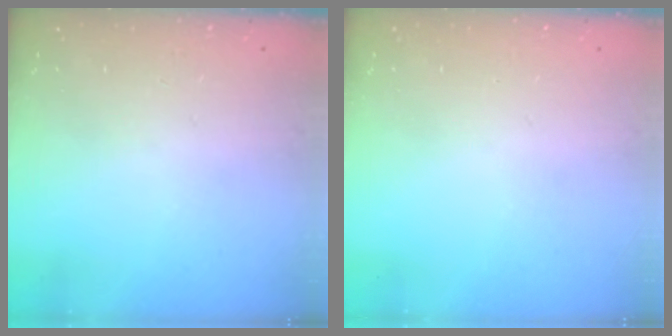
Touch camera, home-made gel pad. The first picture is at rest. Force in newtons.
{"total": 0.0}